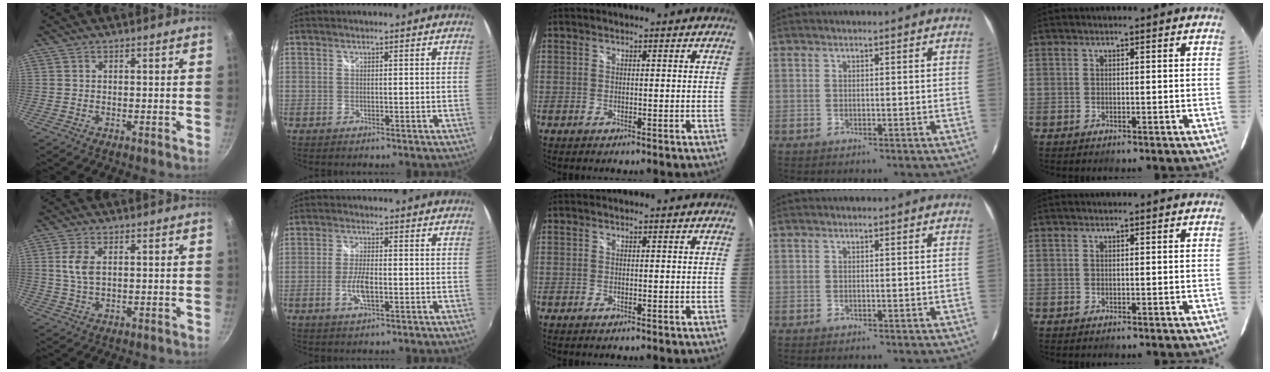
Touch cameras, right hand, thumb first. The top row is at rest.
{"thumb": {"total": 4.7, "force": [1.0, 2.5, 3.8], "torque": [-0.078, -0.001, 0.021]}, "index": {"total": 4.8, "force": [-1.5, 1.4, 4.4], "torque": [-0.093, -0.004, -0.029]}}